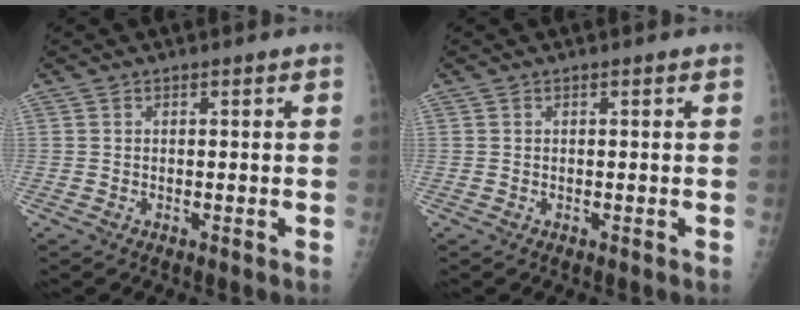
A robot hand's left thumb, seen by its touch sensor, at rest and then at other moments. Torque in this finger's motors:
{"motor_torque": [-0.08, 0.08, -0.01, 0.00, 0.00]}